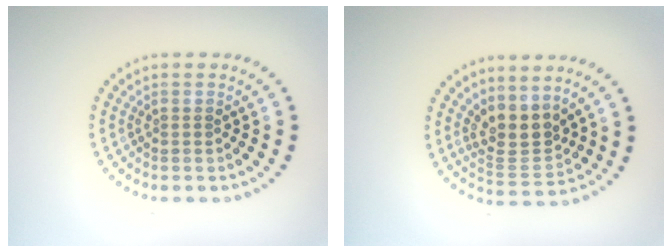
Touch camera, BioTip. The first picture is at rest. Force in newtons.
{"total": 3.3, "press": 2.8, "slide": 1.8}